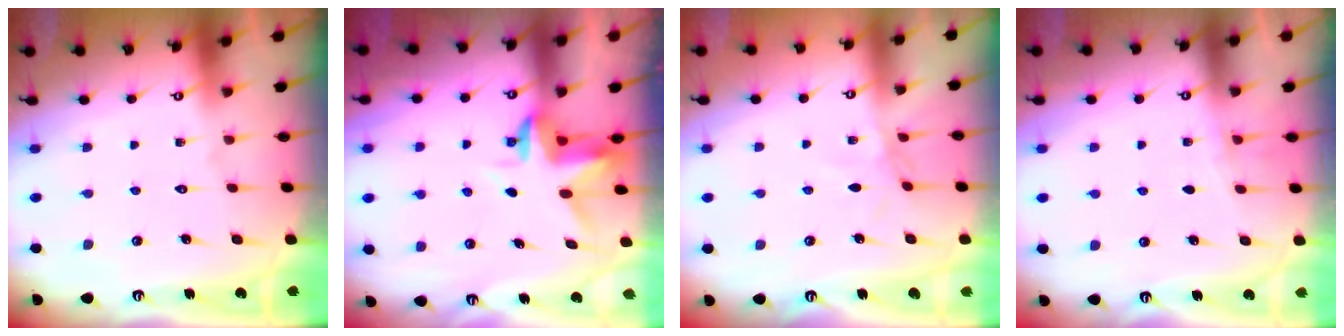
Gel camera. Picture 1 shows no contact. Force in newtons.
{"total": 3.4, "press": 3.4, "slide": 0.5}
{"total": 2.1, "press": 2.1, "slide": 0.5}
{"total": 2.7, "press": 2.6, "slide": 0.7}